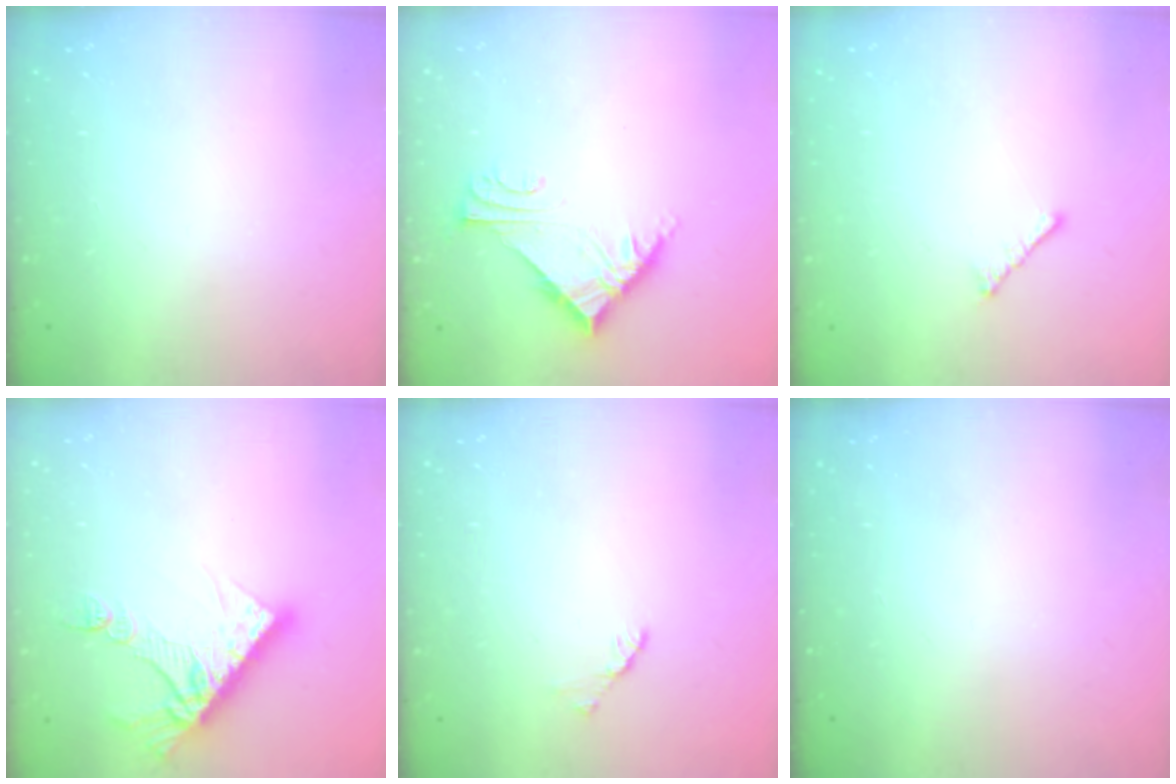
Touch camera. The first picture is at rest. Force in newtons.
{"total": 6.3, "press": 6.3, "slide": 0.6}
{"total": 1.7, "press": 1.6, "slide": 0.5}
{"total": 11.6, "press": 11.5, "slide": 1.1}
{"total": 1.7, "press": 1.6, "slide": 0.4}
{"total": 0.0}